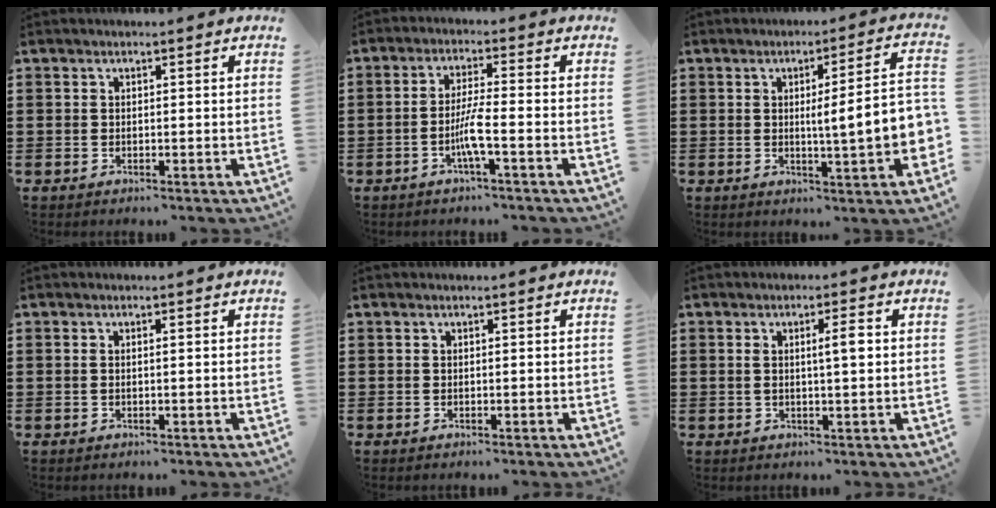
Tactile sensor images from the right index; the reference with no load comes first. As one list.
[{"total": 4.8, "force": [-1.7, 0.1, 4.4], "torque": [-0.093, -0.009, -0.036]}, {"total": 8.6, "force": [-0.4, 0.8, 8.5], "torque": [-0.132, -0.012, -0.013]}, {"total": 0.6, "force": [0.1, 0.0, 0.6], "torque": [-0.011, -0.003, 0.002]}, {"total": 0.0}, {"total": 3.1, "force": [0.7, 0.5, 3.0], "torque": [-0.056, 0.002, 0.009]}]